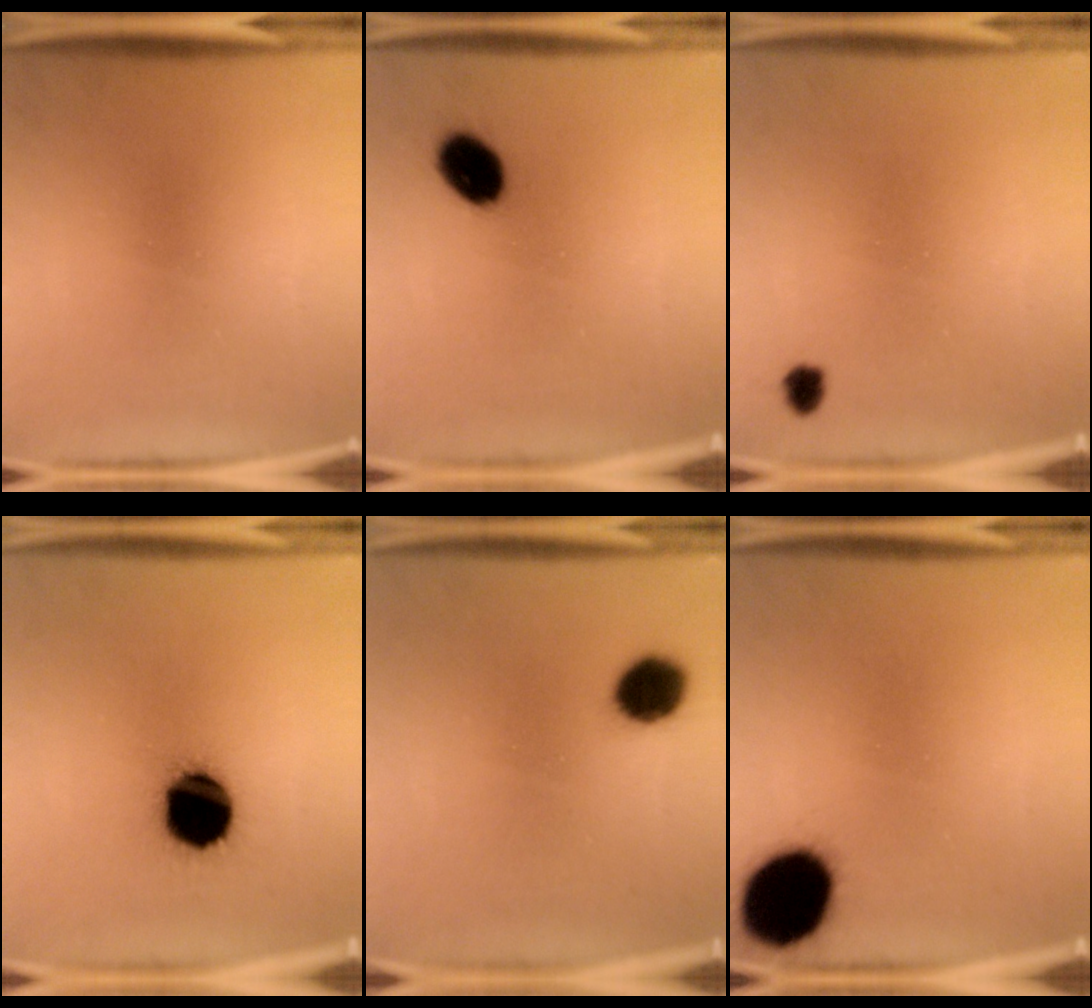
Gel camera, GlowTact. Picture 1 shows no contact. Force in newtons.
{"total": 7.7}
{"total": 1.8}
{"total": 17.1}
{"total": 8.1}
{"total": 18.3}